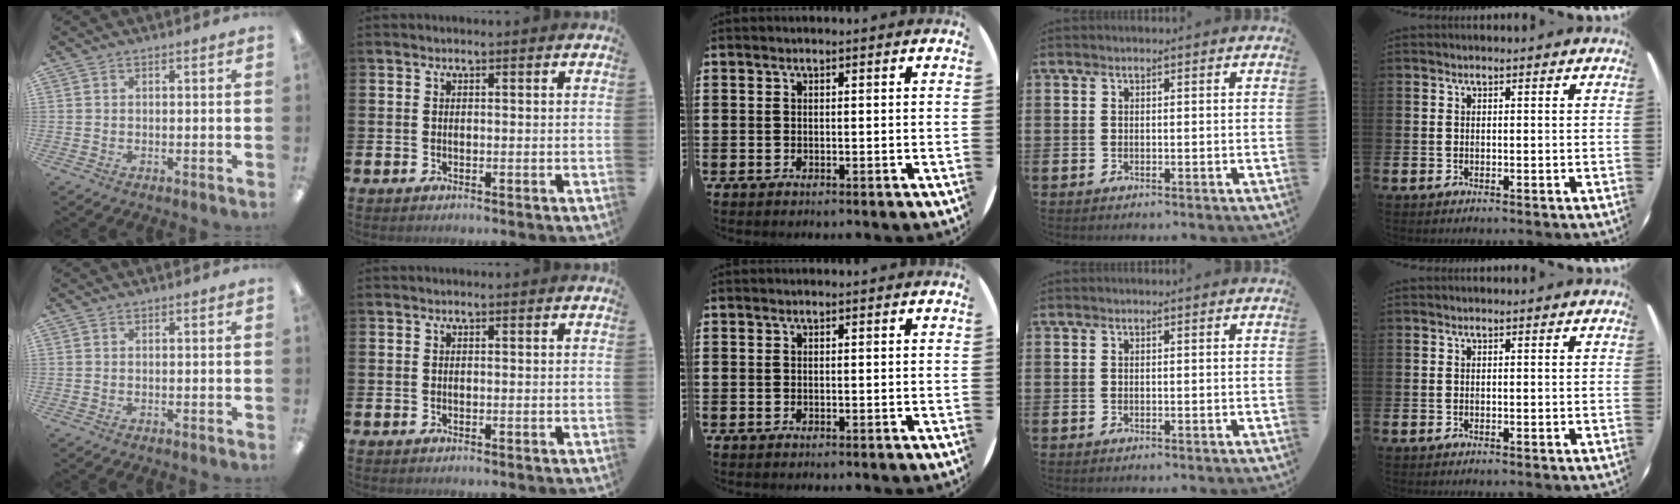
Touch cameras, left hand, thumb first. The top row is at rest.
{}